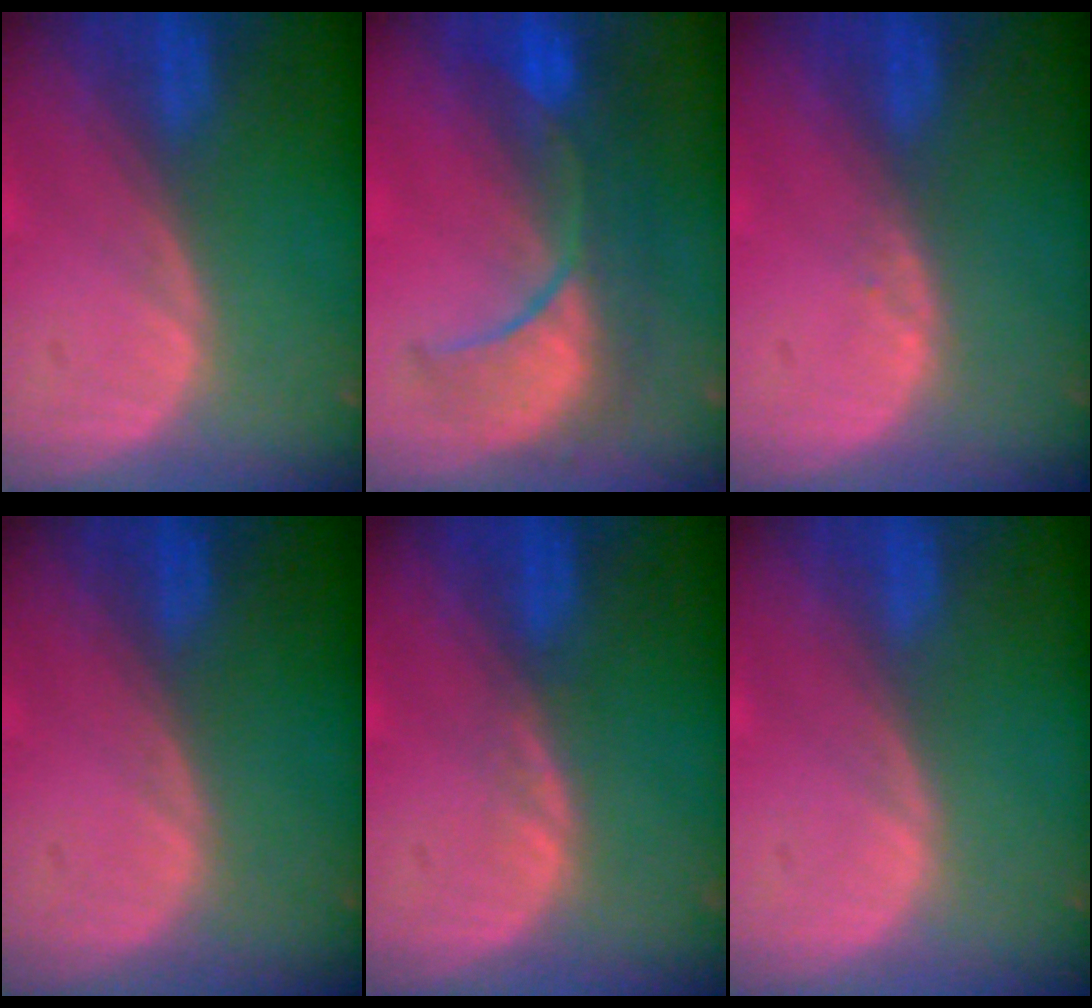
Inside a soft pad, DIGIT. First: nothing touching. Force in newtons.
{"total": 10.1, "press": 8.9, "slide": 4.7}
{"total": 0.7, "press": 0.5, "slide": 0.5}
{"total": 0.0}
{"total": 1.1, "press": 1.0, "slide": 0.2}
{"total": 0.0}